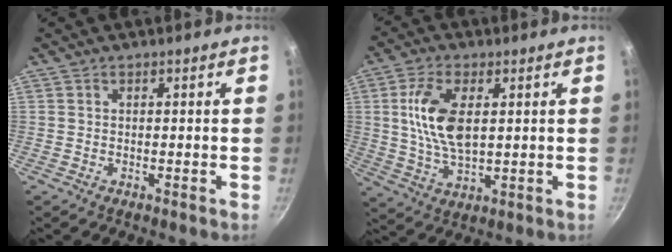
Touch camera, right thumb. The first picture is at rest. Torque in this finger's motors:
{"motor_torque": [0.42, 0.50, 1.22, 0.34, 0.40]}